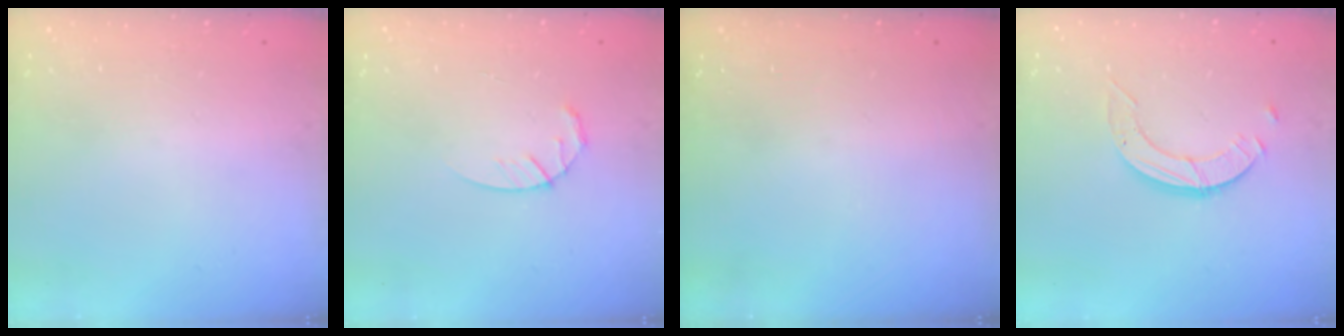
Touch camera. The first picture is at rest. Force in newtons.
{"total": 3.9, "press": 3.9, "slide": 0.5}
{"total": 0.0}
{"total": 3.5, "press": 3.5, "slide": 0.2}